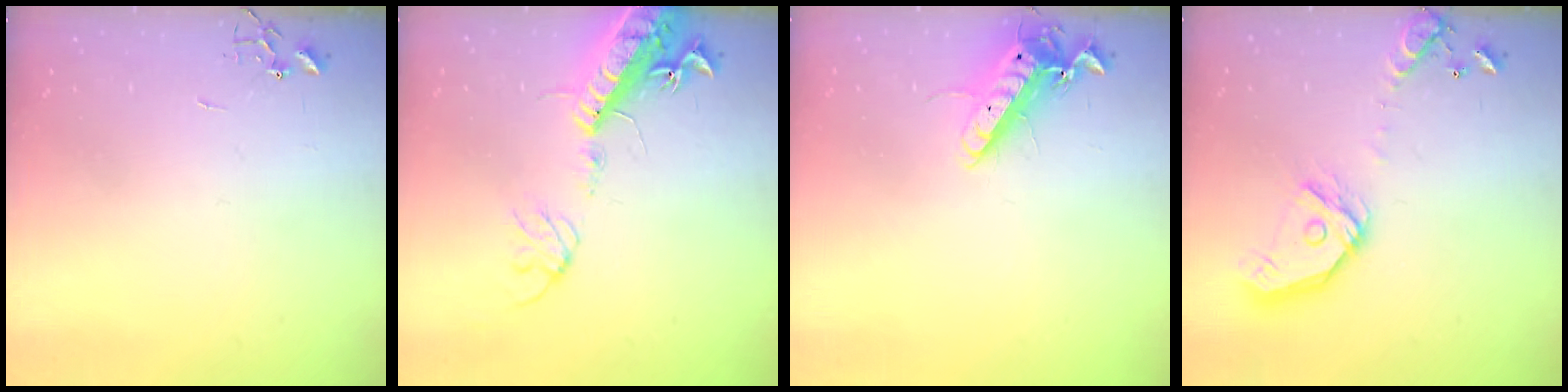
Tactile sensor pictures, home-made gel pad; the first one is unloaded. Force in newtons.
{"total": 17.2, "press": 16.7, "slide": 3.9}
{"total": 13.0, "press": 12.9, "slide": 1.9}
{"total": 15.9, "press": 15.7, "slide": 2.2}